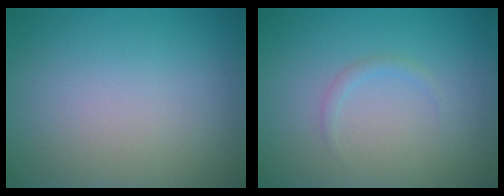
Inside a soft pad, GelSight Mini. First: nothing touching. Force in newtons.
{"total": 0.8, "press": 0.8, "slide": 0.1}